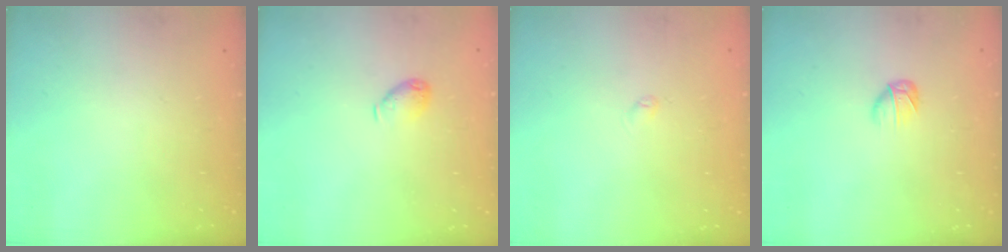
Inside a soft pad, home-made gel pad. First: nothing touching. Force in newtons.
{"total": 5.2, "press": 5.2, "slide": 0.3}
{"total": 2.4, "press": 2.3, "slide": 0.4}
{"total": 3.4, "press": 3.3, "slide": 0.9}